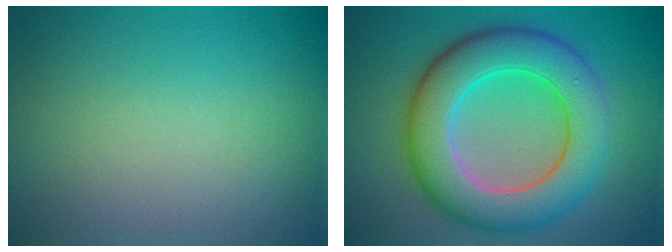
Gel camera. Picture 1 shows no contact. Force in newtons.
{"total": 9.2, "press": 9.2, "slide": 0.4}